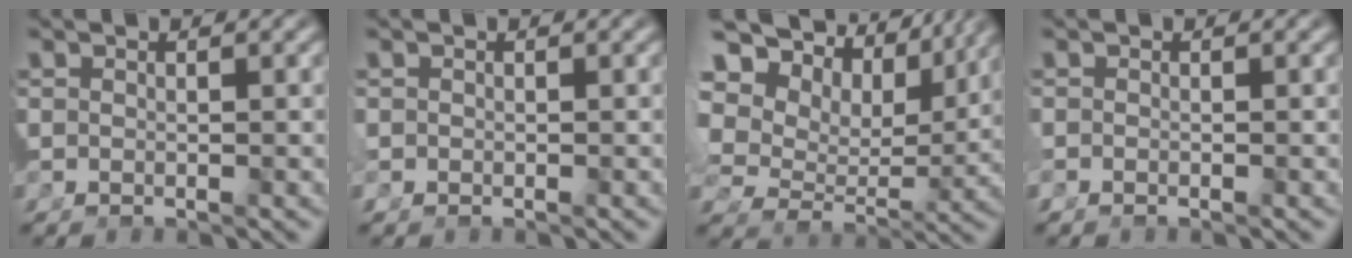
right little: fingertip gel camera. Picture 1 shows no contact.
{"total": 1.1, "force": [-0.4, 0.8, 0.6], "torque": [-0.025, -0.006, -0.003]}
{"total": 14.6, "force": [5.7, 10.0, 8.9], "torque": [-0.164, 0.009, 0.079]}
{"total": 0.9, "force": [-0.5, 0.4, 0.6], "torque": [-0.017, -0.002, -0.010]}